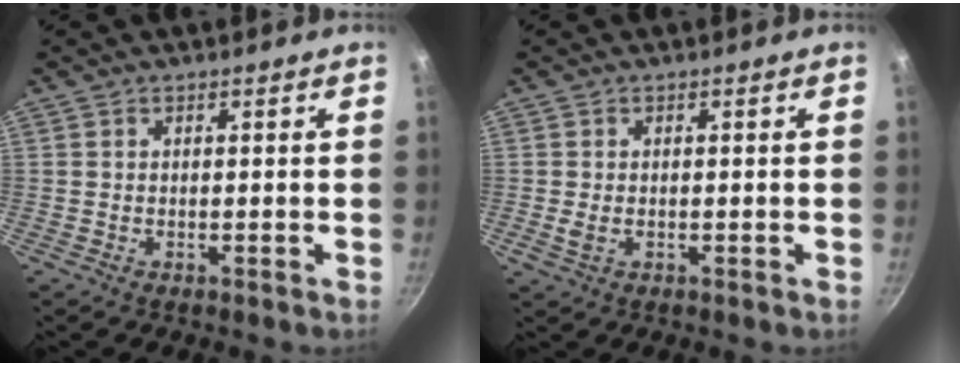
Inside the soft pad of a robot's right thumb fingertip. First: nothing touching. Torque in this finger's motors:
{"motor_torque": [0.93, 0.88, -0.04, -0.01, 0.09]}